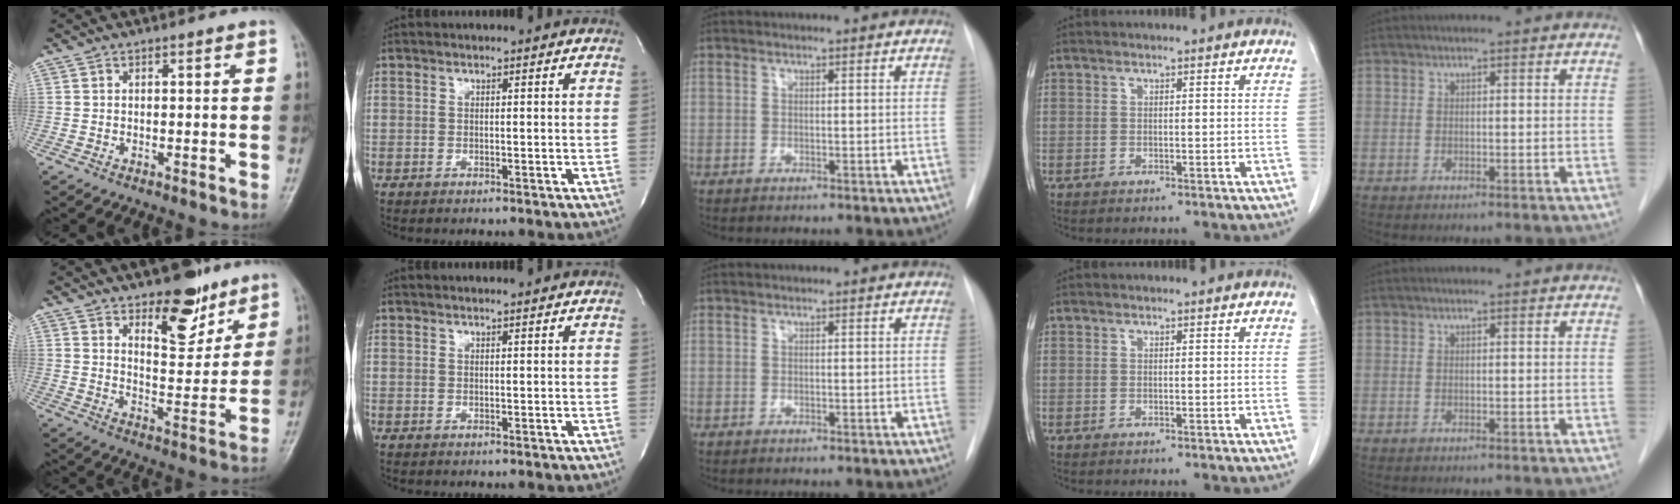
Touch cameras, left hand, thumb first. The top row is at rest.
{"thumb": {"total": 11.3, "force": [7.4, 5.1, 6.9], "torque": [-0.066, -0.054, 0.118]}, "index": {"total": 2.2, "force": [2.1, 0.1, 0.6], "torque": [-0.010, 0.011, 0.027]}}